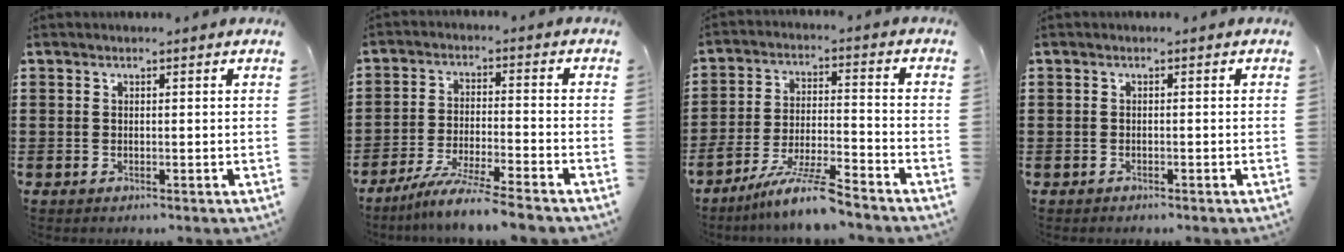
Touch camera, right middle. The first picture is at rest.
{"total": 6.8, "force": [-6.0, -0.5, 3.2], "torque": [-0.066, -0.019, -0.116]}
{"total": 8.6, "force": [-7.4, 0.2, 4.3], "torque": [-0.088, -0.001, -0.146]}
{"total": 0.6, "force": [-0.5, 0.1, 0.1], "torque": [-0.003, -0.001, -0.011]}